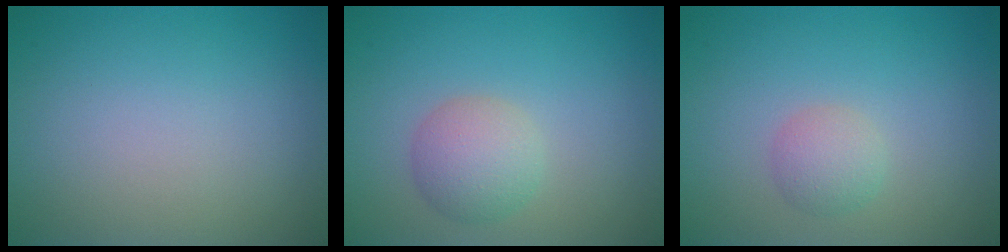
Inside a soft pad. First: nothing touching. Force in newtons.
{"total": 3.0, "press": 3.0, "slide": 0.1}
{"total": 1.9, "press": 1.9, "slide": 0.1}